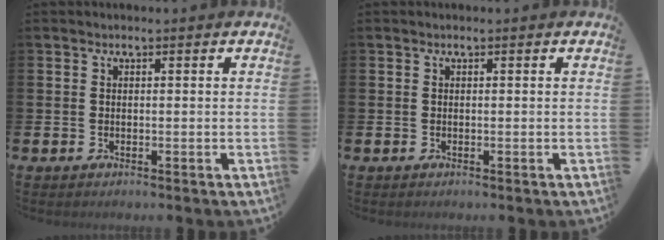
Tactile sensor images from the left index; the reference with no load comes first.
{"total": 0.0}